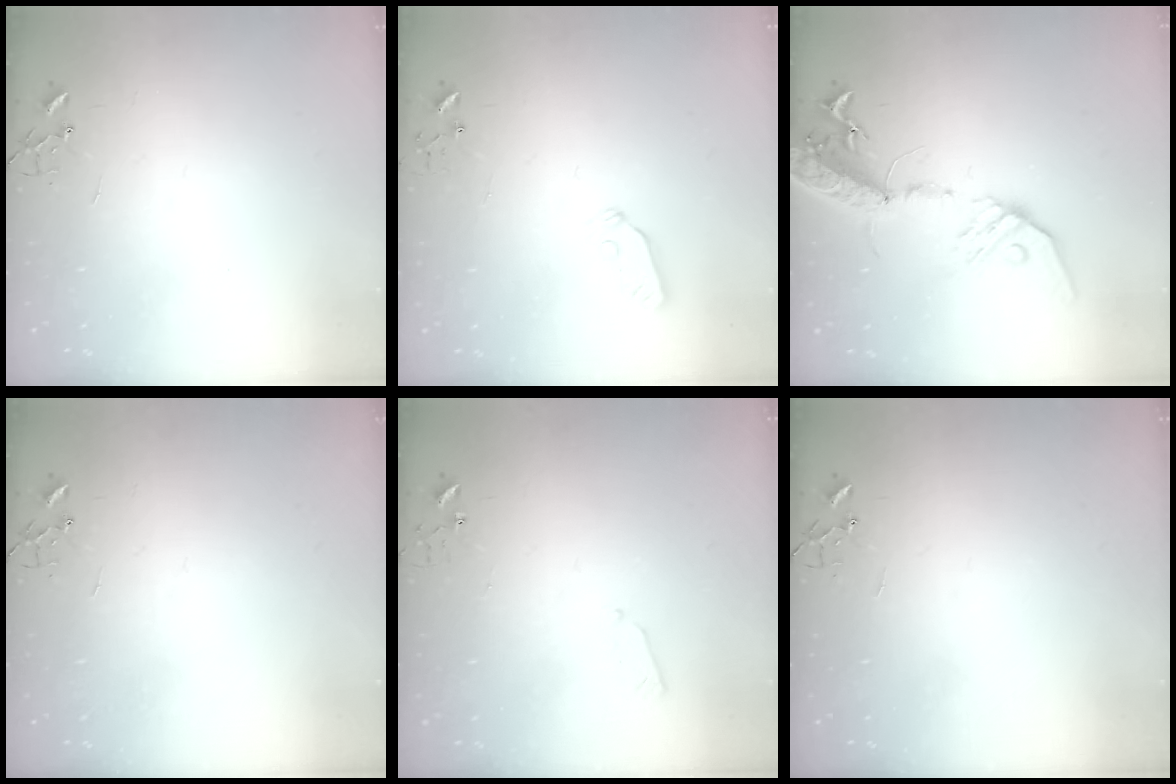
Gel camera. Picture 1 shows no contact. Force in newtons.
{"total": 3.8, "press": 3.8, "slide": 0.6}
{"total": 18.2, "press": 17.7, "slide": 4.0}
{"total": 0.0}
{"total": 3.7, "press": 3.6, "slide": 0.5}
{"total": 0.0}